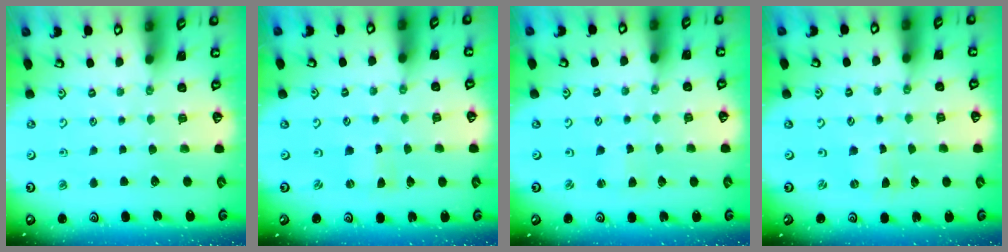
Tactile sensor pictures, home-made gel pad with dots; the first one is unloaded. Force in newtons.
{"total": 0.0}
{"total": 1.9, "press": 1.9, "slide": 0.2}
{"total": 0.6, "press": 0.6, "slide": 0.1}